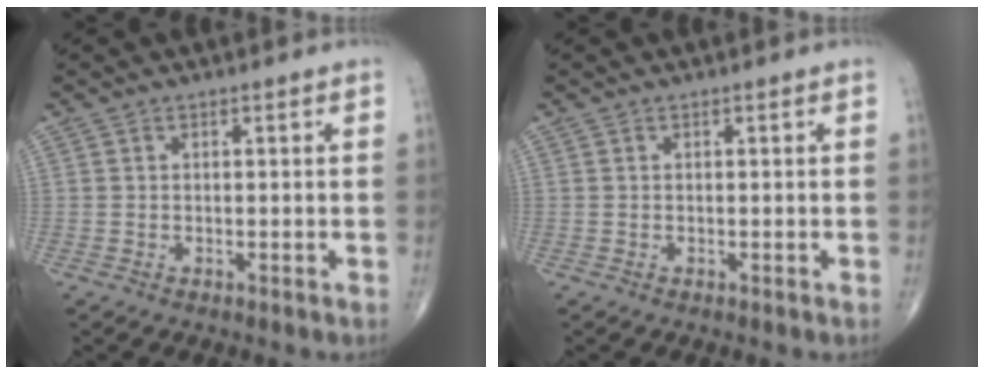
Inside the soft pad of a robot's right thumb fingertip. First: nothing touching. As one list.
[{"total": 0.0}]